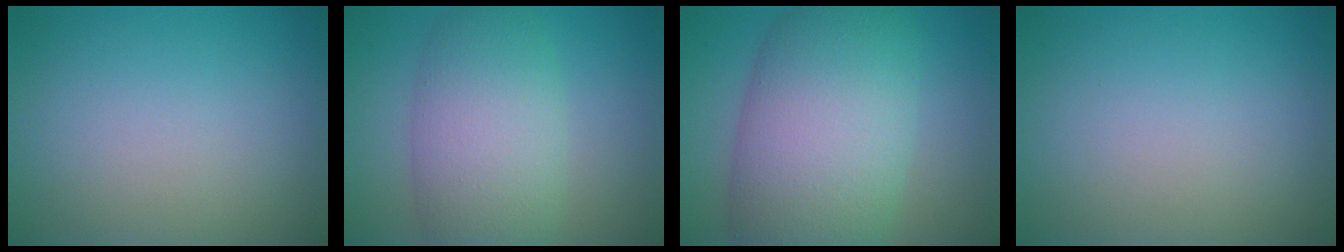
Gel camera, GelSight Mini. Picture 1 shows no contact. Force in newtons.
{"total": 7.3, "press": 7.3, "slide": 0.3}
{"total": 12.4, "press": 12.4, "slide": 0.4}
{"total": 0.0}